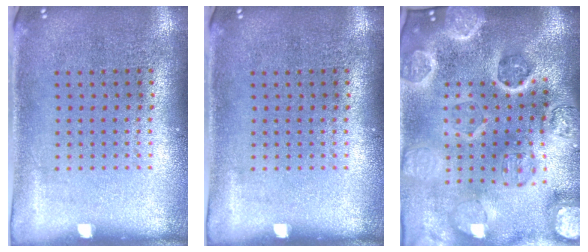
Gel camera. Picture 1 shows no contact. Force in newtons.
{"total": 0.0}
{"total": 5.5, "press": 4.6, "slide": 2.9}